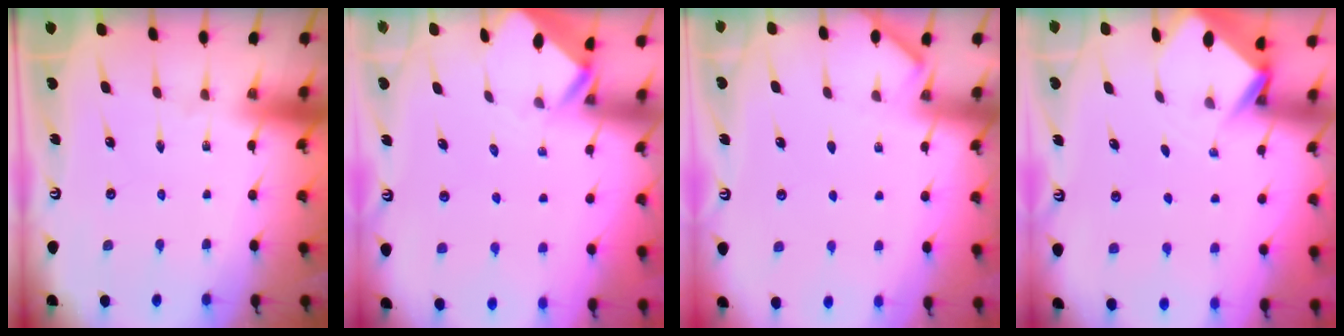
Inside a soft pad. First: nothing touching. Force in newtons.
{"total": 2.6, "press": 2.6, "slide": 0.1}
{"total": 2.8, "press": 2.8, "slide": 0.4}
{"total": 2.9, "press": 2.9, "slide": 0.2}